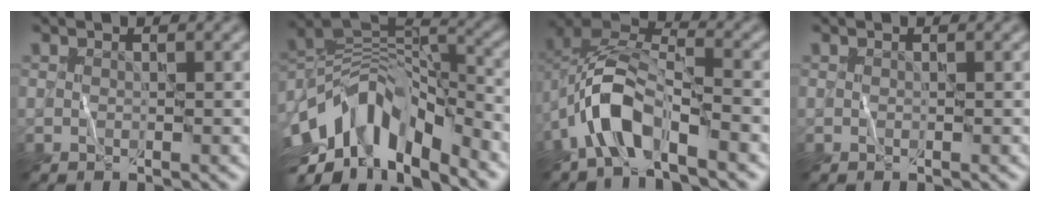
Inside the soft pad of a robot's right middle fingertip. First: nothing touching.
{"total": 11.8, "force": [-5.6, 5.5, 8.8], "torque": [-0.145, 0.011, -0.113]}
{"total": 6.6, "force": [-3.4, 2.8, 4.9], "torque": [-0.092, 0.008, -0.073]}
{"total": 0.0}